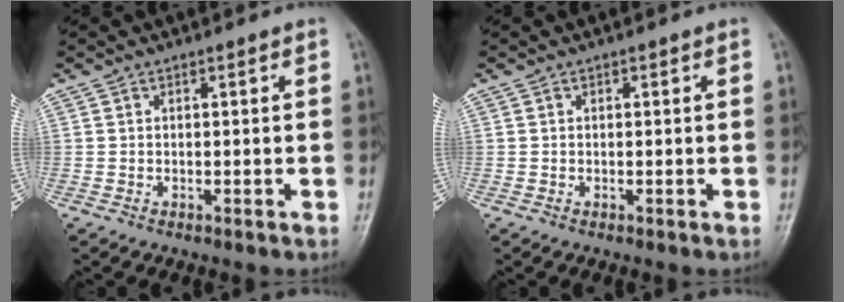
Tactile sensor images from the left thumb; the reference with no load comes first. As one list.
[{"total": 0.0}]